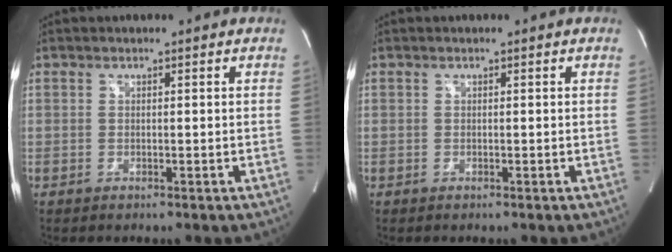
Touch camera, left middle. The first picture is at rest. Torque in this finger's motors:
{"motor_torque": [0.38, -0.30, 0.07, 0.01]}